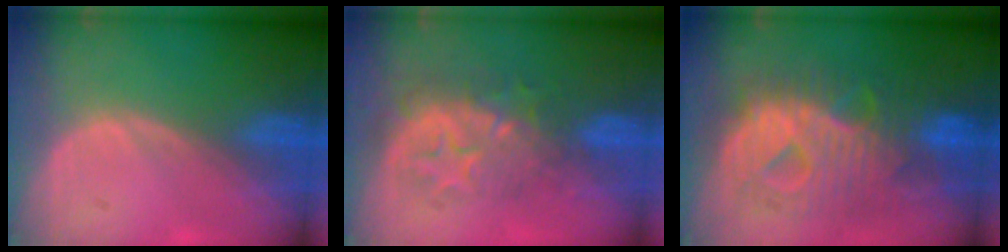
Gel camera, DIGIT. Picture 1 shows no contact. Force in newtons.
{"total": 9.2, "press": 8.0, "slide": 4.5}
{"total": 12.1, "press": 12.0, "slide": 1.4}